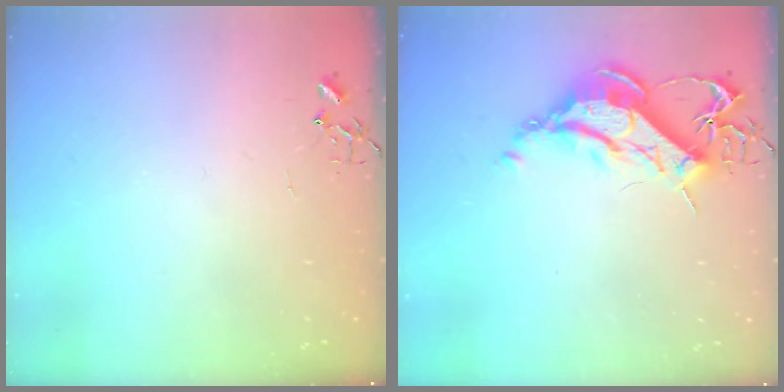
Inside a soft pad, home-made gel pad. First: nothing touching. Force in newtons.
{"total": 12.9, "press": 12.9, "slide": 1.2}